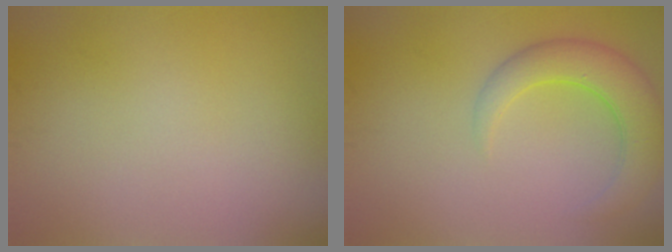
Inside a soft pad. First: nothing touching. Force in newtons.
{"total": 4.9, "press": 4.9, "slide": 0.3}